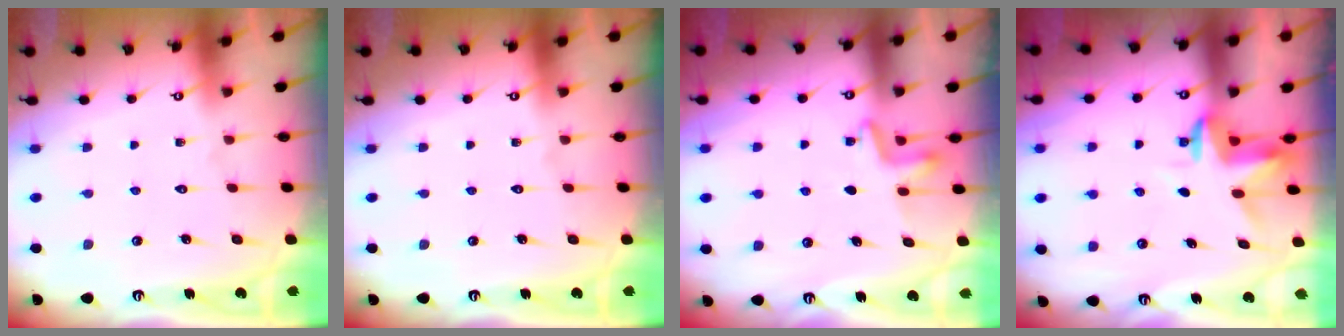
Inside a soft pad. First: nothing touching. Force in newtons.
{"total": 0.0}
{"total": 3.2, "press": 3.2, "slide": 0.4}
{"total": 3.5, "press": 3.5, "slide": 0.2}